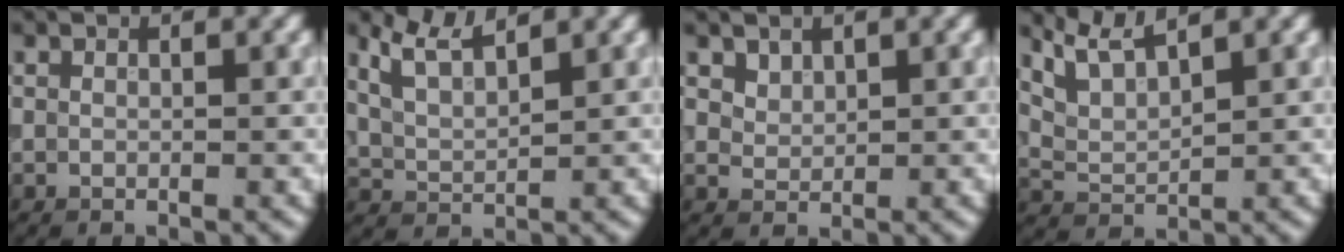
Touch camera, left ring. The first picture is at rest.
{"total": 3.7, "force": [2.9, 1.0, 2.1], "torque": [-0.052, 0.010, 0.062]}
{"total": 1.7, "force": [1.2, 1.1, 0.4], "torque": [-0.013, -0.013, 0.040]}
{"total": 4.0, "force": [3.3, 0.9, 2.1], "torque": [-0.051, 0.006, 0.071]}